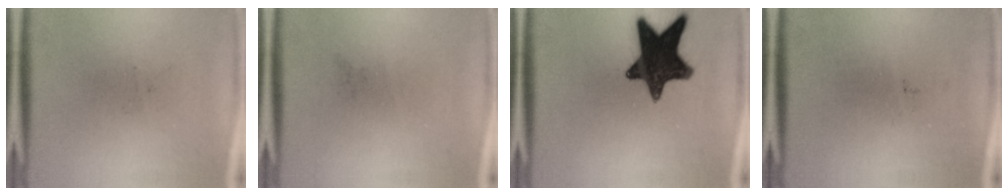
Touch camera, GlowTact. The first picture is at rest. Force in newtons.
{"total": 0.0}
{"total": 15.2}
{"total": 0.0}